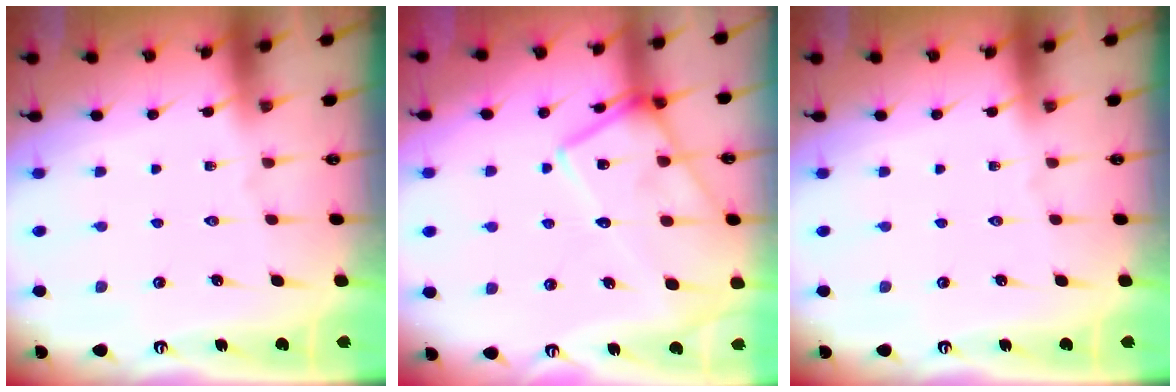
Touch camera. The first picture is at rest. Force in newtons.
{"total": 16.3, "press": 16.2, "slide": 1.4}
{"total": 0.0}